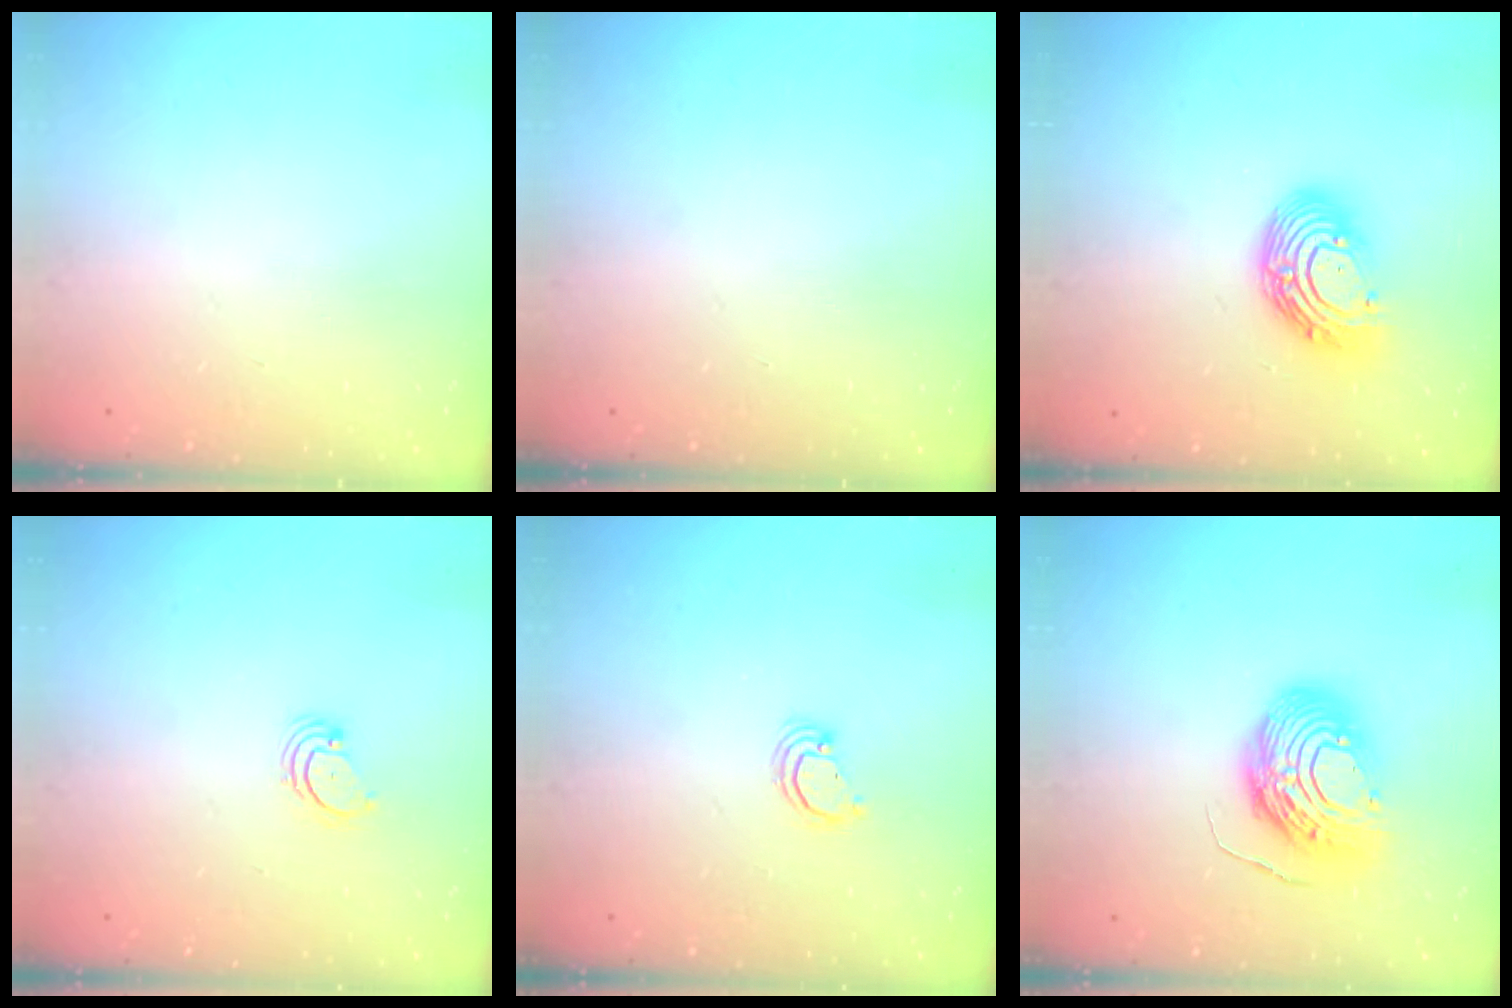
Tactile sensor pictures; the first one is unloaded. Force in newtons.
{"total": 0.0}
{"total": 13.2, "press": 13.1, "slide": 1.3}
{"total": 2.7, "press": 2.7, "slide": 0.3}
{"total": 2.6, "press": 2.6, "slide": 0.2}
{"total": 13.8, "press": 13.8, "slide": 1.1}